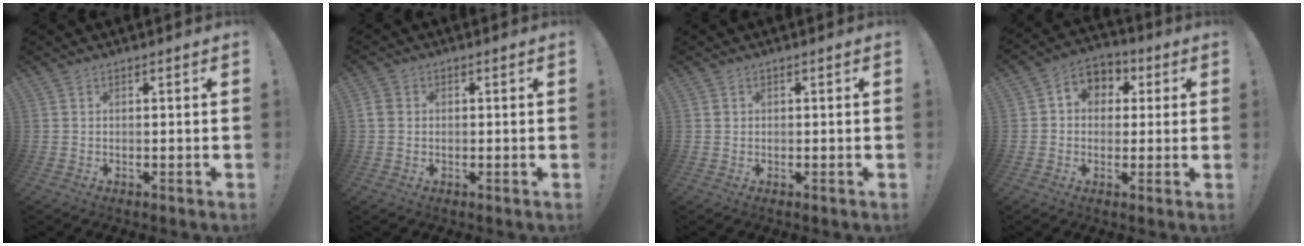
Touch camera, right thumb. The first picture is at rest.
{"total": 3.1, "force": [0.0, 2.8, 1.4], "torque": [-0.022, 0.009, 0.003]}
{"total": 0.8, "force": [0.3, 0.8, -0.1], "torque": [0.001, 0.002, 0.006]}
{"total": 6.6, "force": [0.4, 6.1, 2.6], "torque": [-0.037, 0.006, 0.014]}